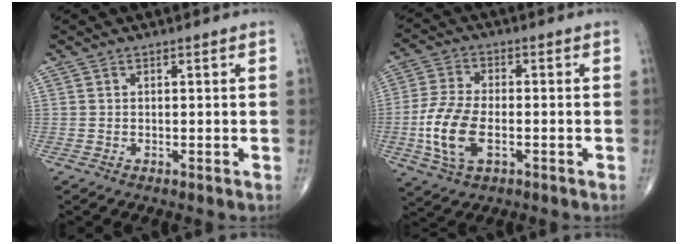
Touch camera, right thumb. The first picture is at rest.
{"total": 10.9, "force": [-2.7, 5.6, 8.9], "torque": [-0.193, 0.007, -0.053]}